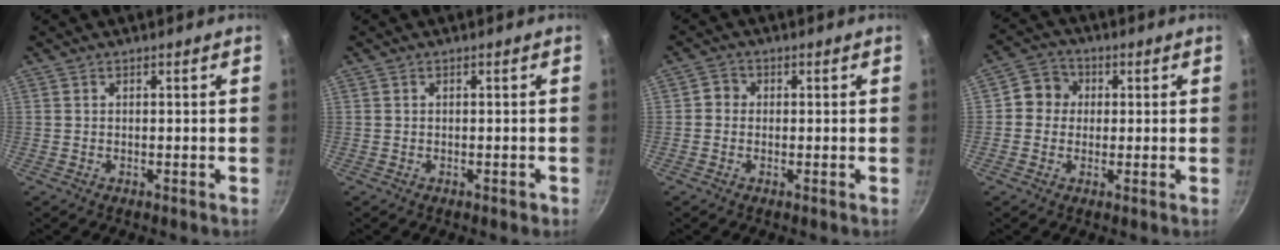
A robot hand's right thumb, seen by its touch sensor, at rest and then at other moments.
{"total": 0.7, "force": [-0.2, 0.4, 0.4], "torque": [-0.001, 0.005, -0.001]}
{"total": 2.1, "force": [-0.2, 2.0, 0.7], "torque": [-0.002, 0.005, -0.011]}
{"total": 5.8, "force": [0.5, 5.4, 2.1], "torque": [-0.002, 0.010, -0.008]}